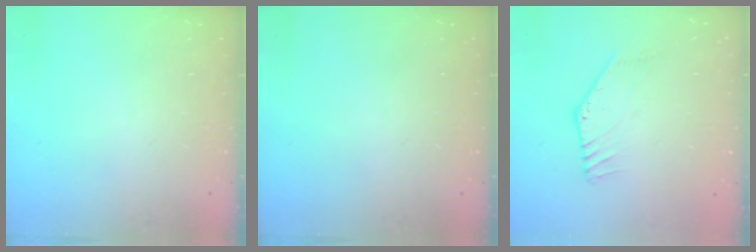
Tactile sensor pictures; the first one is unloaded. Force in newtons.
{"total": 0.0}
{"total": 3.5, "press": 3.5, "slide": 0.2}